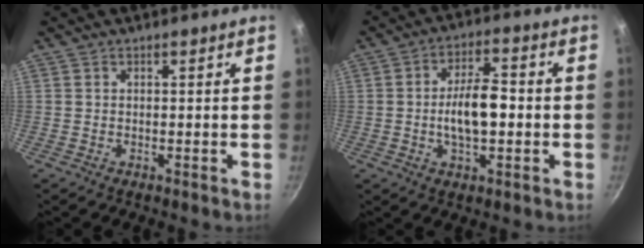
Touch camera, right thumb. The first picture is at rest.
{"total": 9.6, "force": [-1.0, 4.6, 8.4], "torque": [-0.128, 0.023, -0.020]}